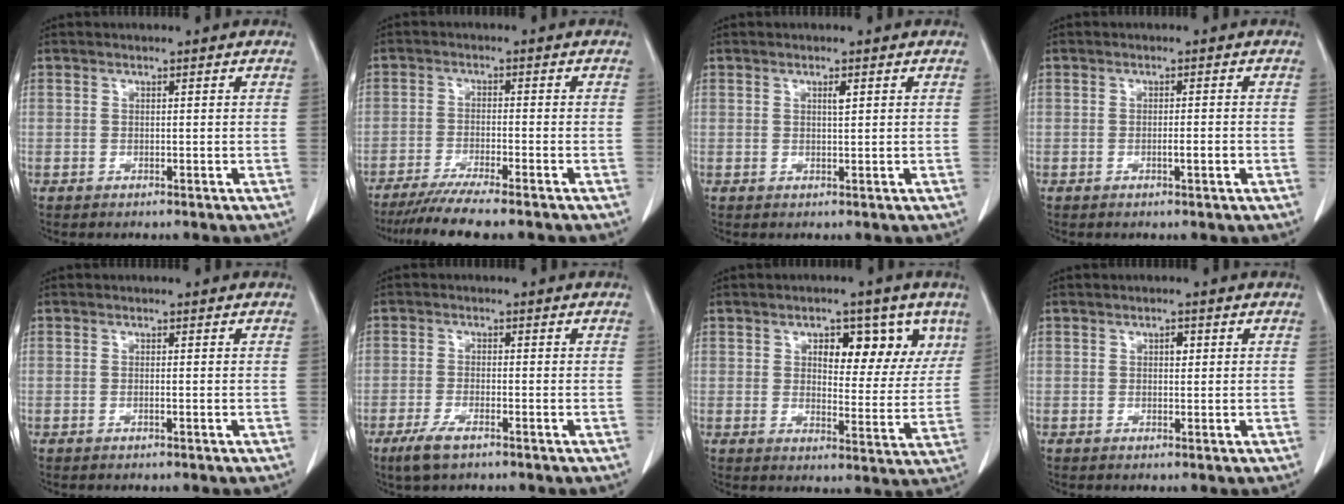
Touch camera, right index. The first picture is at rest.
{"total": 8.7, "force": [-7.3, -0.3, 4.7], "torque": [-0.067, -0.024, -0.117]}
{"total": 1.1, "force": [0.5, 0.1, 0.9], "torque": [-0.019, -0.001, 0.007]}
{"total": 1.6, "force": [-0.5, 0.2, 1.6], "torque": [-0.025, 0.001, -0.006]}
{"total": 0.0}
{"total": 4.1, "force": [-2.6, 0.9, 3.0], "torque": [-0.071, -0.008, -0.045]}
{"total": 9.7, "force": [4.7, 4.6, 7.1], "torque": [-0.080, 0.010, 0.066]}
{"total": 1.3, "force": [0.4, 0.7, 1.0], "torque": [-0.014, 0.001, 0.005]}